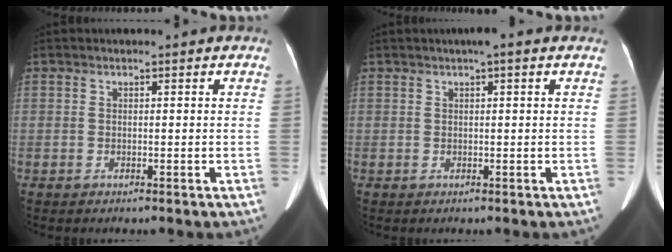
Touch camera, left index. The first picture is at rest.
{"total": 2.0, "force": [1.2, 0.1, 1.6], "torque": [-0.028, 0.010, 0.014]}